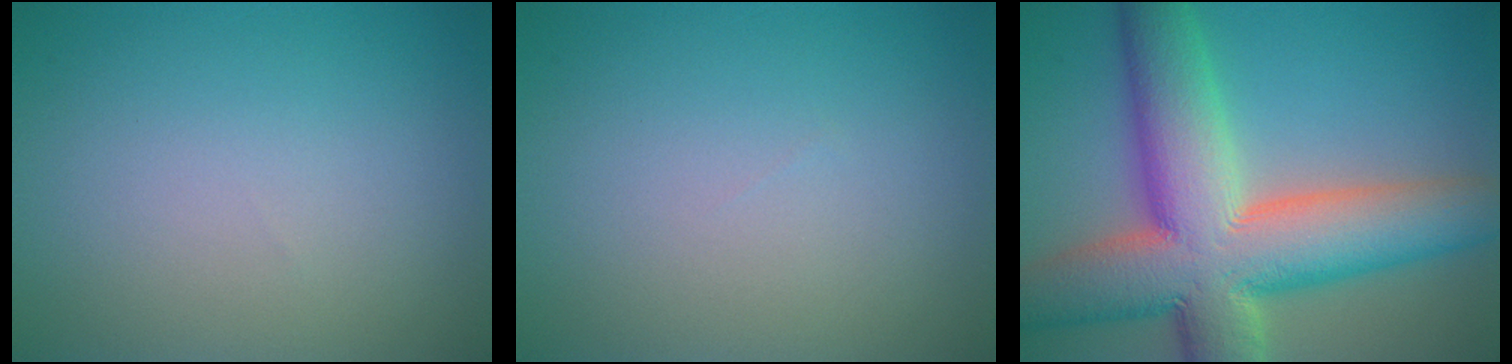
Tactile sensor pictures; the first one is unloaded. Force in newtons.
{"total": 0.0}
{"total": 14.2, "press": 14.2, "slide": 1.2}